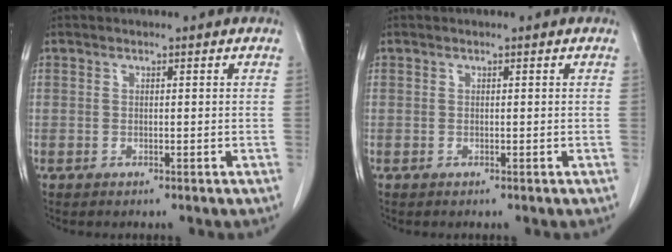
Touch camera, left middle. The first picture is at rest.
{"total": 0.0}